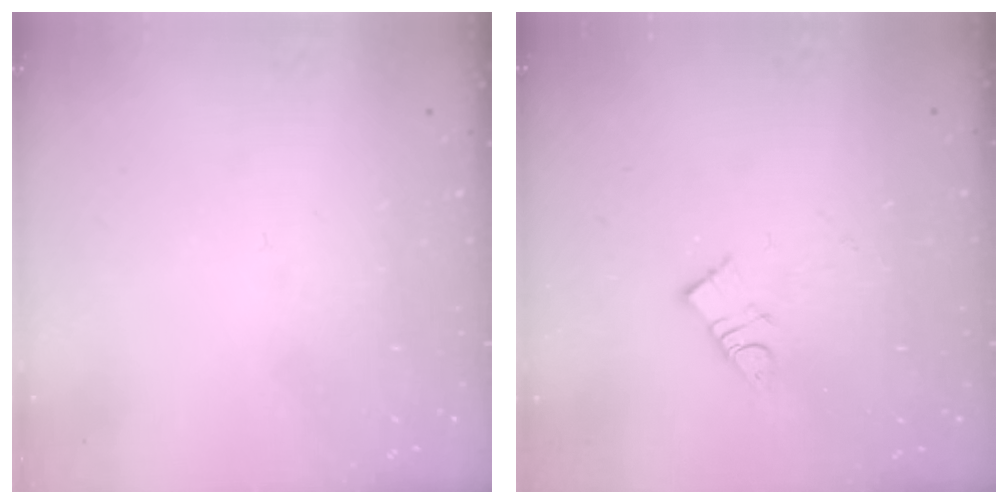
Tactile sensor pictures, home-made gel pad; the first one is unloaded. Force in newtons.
{"total": 5.9, "press": 5.9, "slide": 0.1}